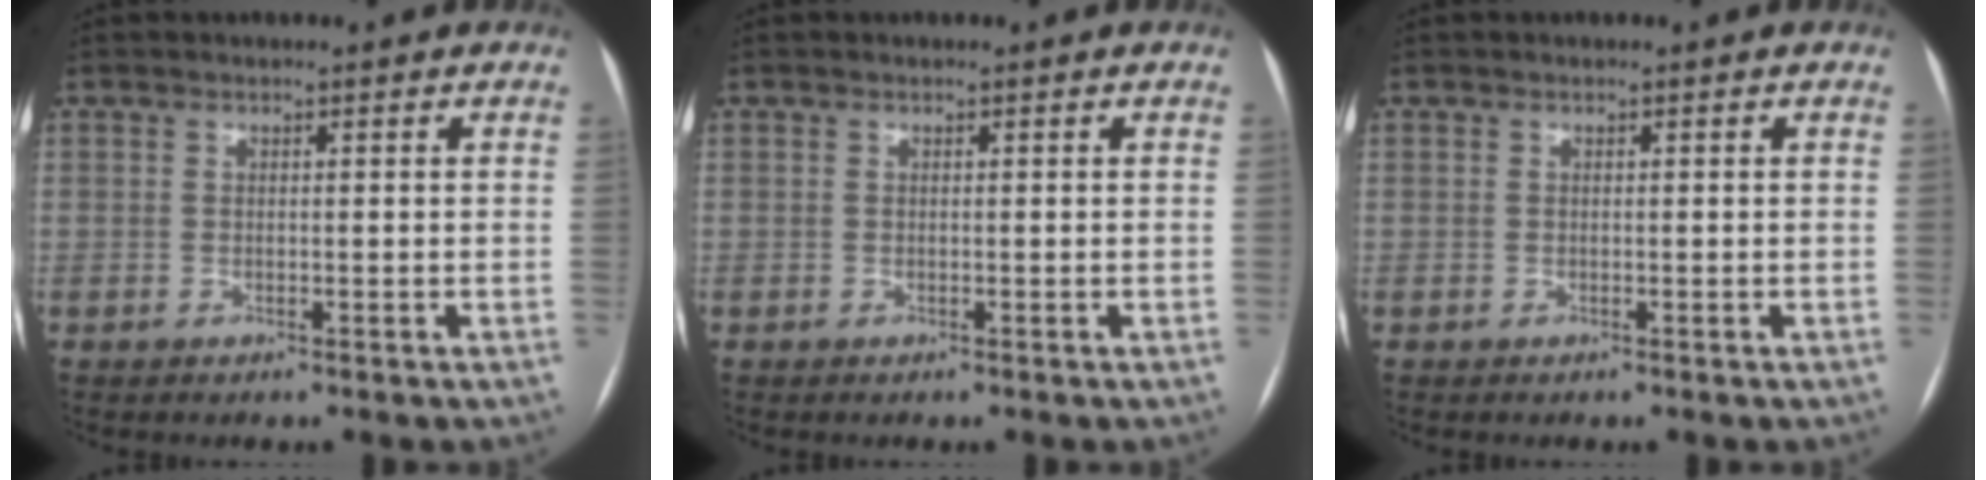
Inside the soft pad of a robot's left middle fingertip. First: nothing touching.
{"total": 0.0}
{"total": 0.0}